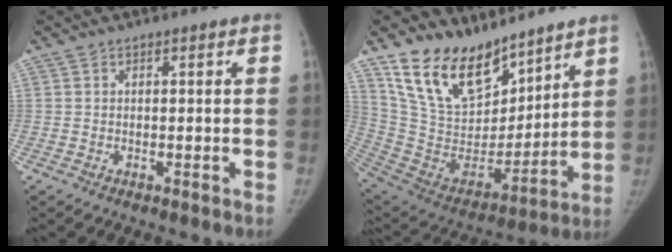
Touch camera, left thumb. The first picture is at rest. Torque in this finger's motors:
{"motor_torque": [1.15, -0.38, 1.45, -1.32, 0.40]}